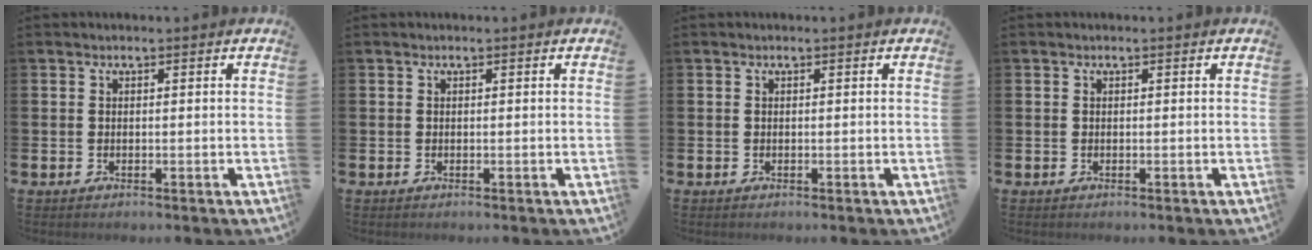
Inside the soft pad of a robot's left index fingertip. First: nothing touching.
{"total": 0.0}
{"total": 0.0}
{"total": 0.0}